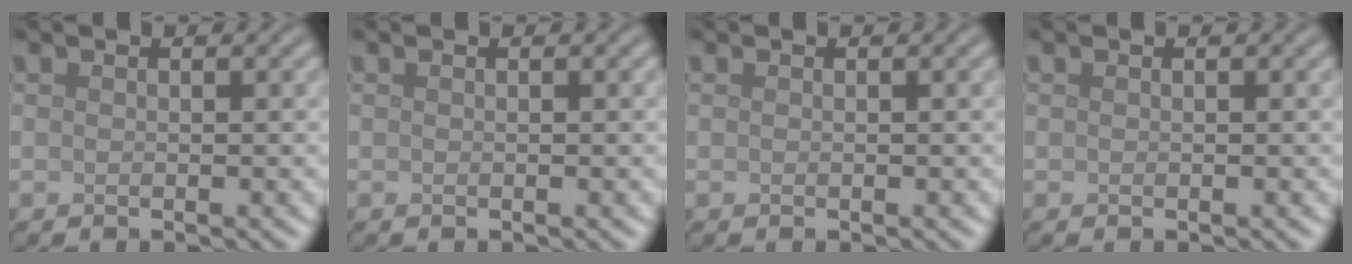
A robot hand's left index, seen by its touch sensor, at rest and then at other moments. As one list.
[{"total": 0.0}, {"total": 0.0}, {"total": 0.0}]